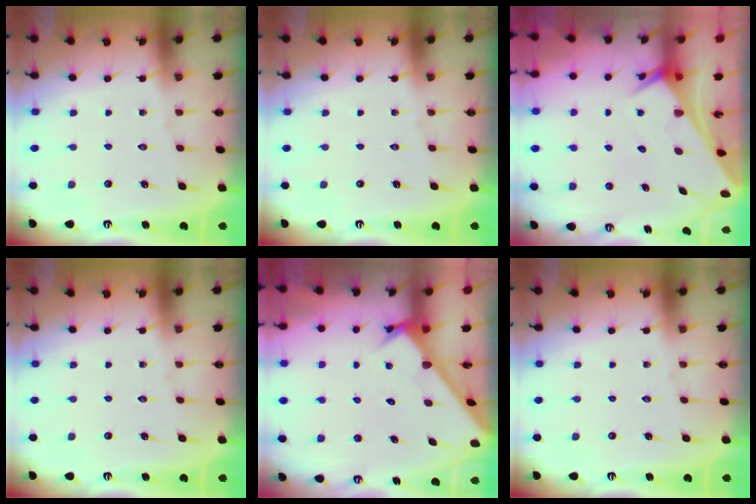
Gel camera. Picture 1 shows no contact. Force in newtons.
{"total": 0.0}
{"total": 2.7, "press": 2.7, "slide": 0.1}
{"total": 0.0}
{"total": 2.7, "press": 2.7, "slide": 0.2}
{"total": 0.0}